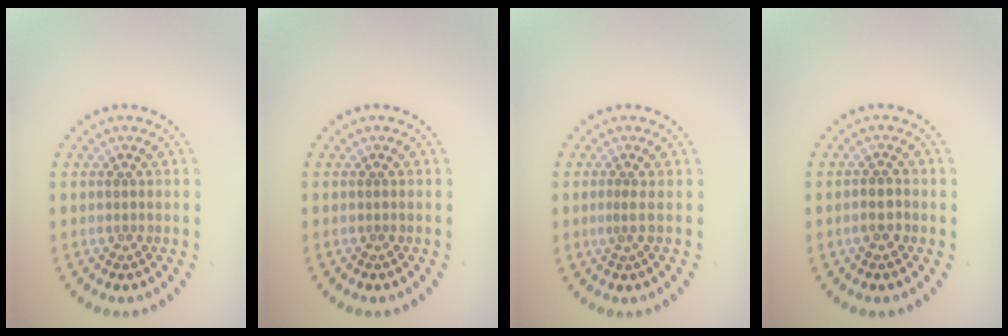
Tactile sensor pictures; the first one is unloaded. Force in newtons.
{"total": 0.0}
{"total": 0.8, "press": 0.3, "slide": 0.8}
{"total": 1.5, "press": 1.4, "slide": 0.6}